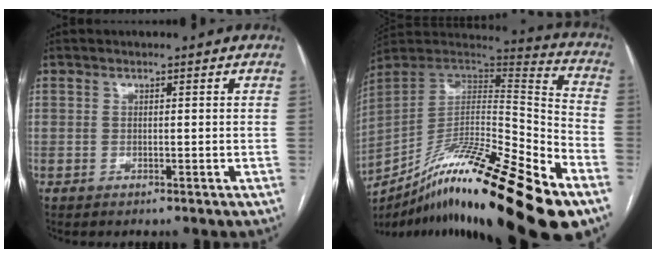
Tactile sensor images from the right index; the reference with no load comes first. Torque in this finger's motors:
{"motor_torque": [0.57, -1.57, -0.44, -0.21]}